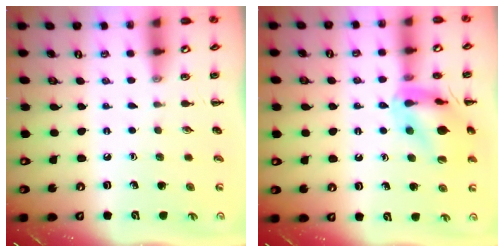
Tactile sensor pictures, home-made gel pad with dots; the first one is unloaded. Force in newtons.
{"total": 14.6, "press": 14.5, "slide": 1.6}